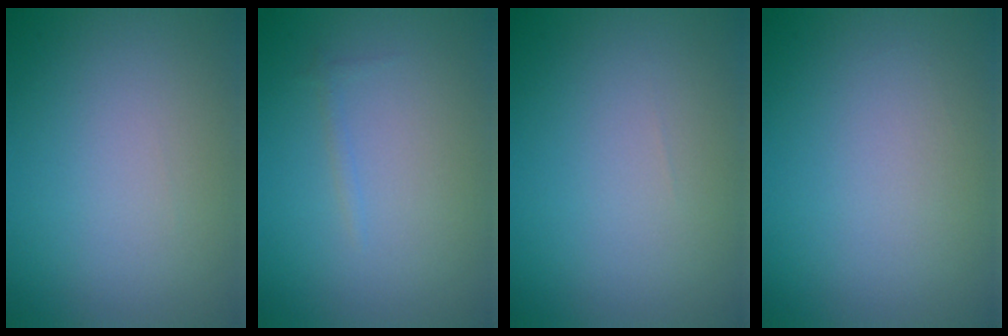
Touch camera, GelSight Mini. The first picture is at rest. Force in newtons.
{"total": 0.5, "press": 0.5, "slide": 0.1}
{"total": 0.0}
{"total": 0.0}